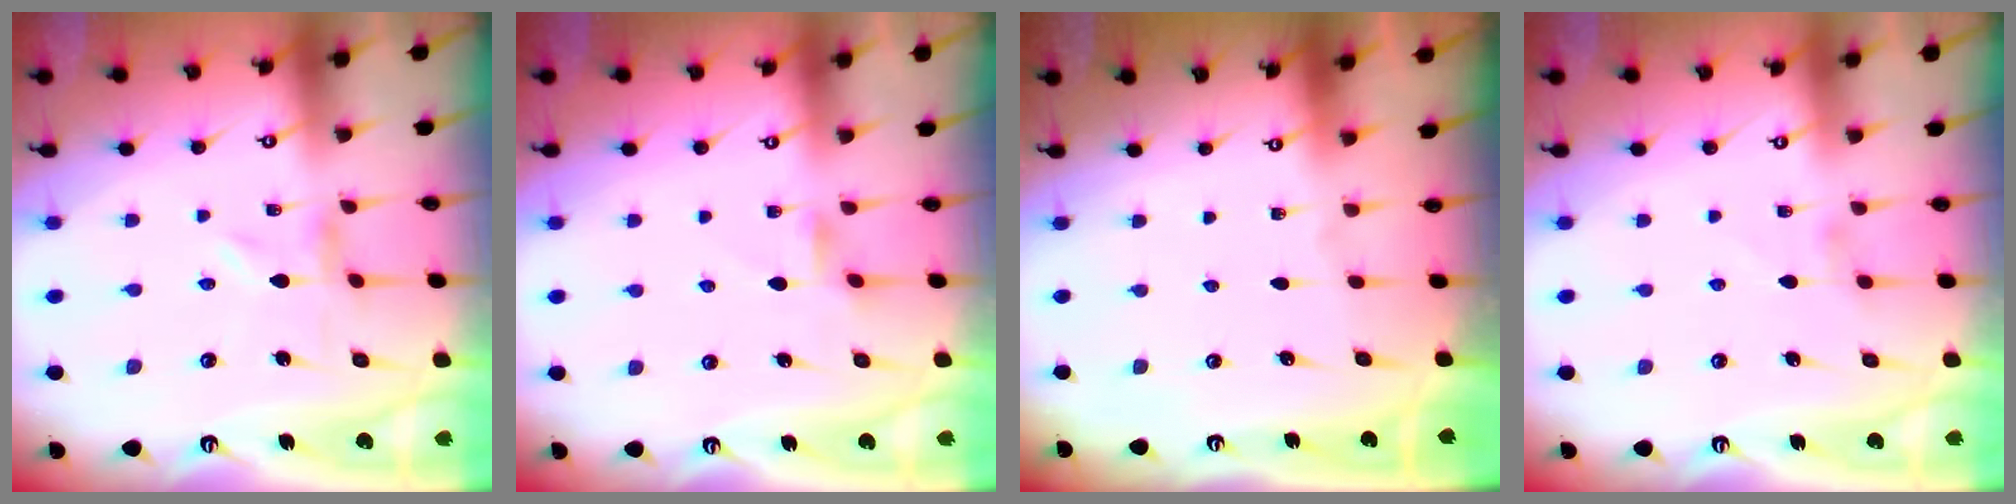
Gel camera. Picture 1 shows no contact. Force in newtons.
{"total": 2.5, "press": 2.5, "slide": 0.4}
{"total": 0.0}
{"total": 0.7, "press": 0.6, "slide": 0.3}